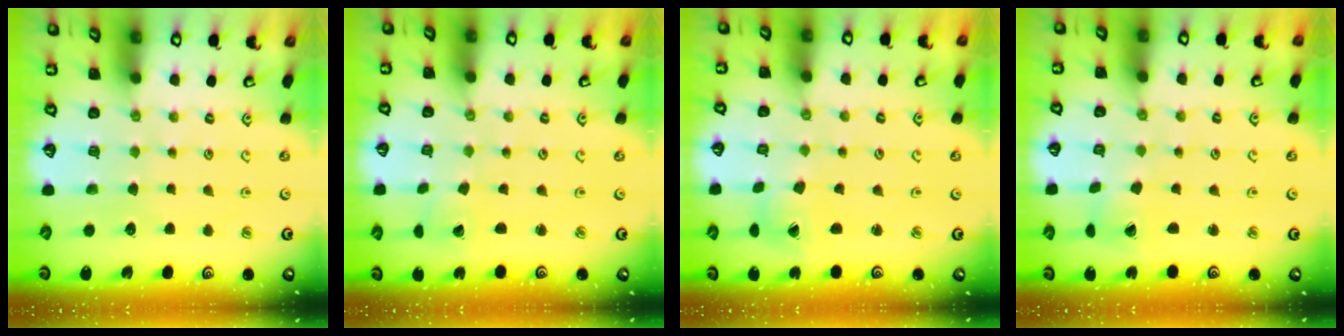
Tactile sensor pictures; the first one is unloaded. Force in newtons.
{"total": 1.5, "press": 1.5, "slide": 0.2}
{"total": 3.0, "press": 3.0, "slide": 0.4}
{"total": 2.7, "press": 2.7, "slide": 0.4}